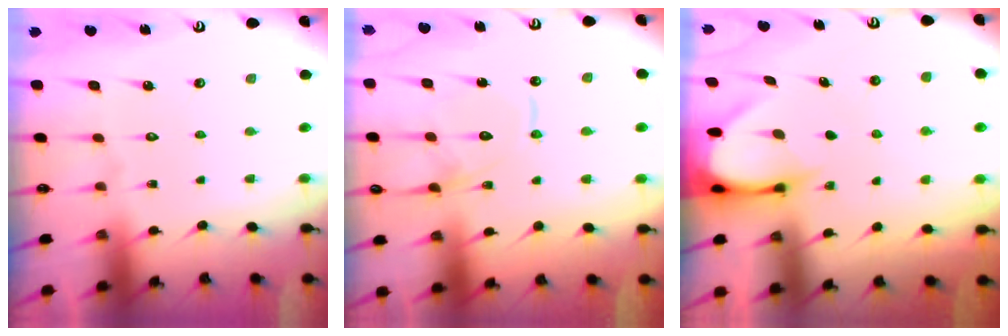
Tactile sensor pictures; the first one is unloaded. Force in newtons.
{"total": 13.9, "press": 13.8, "slide": 1.3}
{"total": 3.5, "press": 3.5, "slide": 0.3}